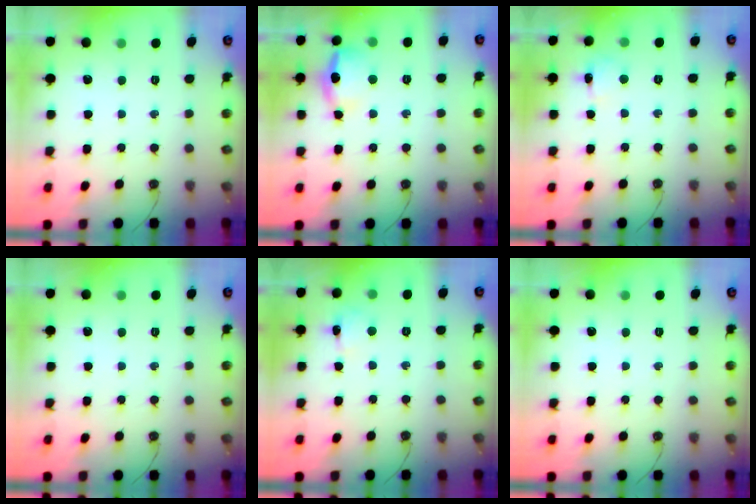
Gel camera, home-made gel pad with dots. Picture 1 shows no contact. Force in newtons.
{"total": 12.0, "press": 11.9, "slide": 1.4}
{"total": 2.9, "press": 2.9, "slide": 0.5}
{"total": 0.0}
{"total": 2.9, "press": 2.9, "slide": 0.5}
{"total": 0.0}